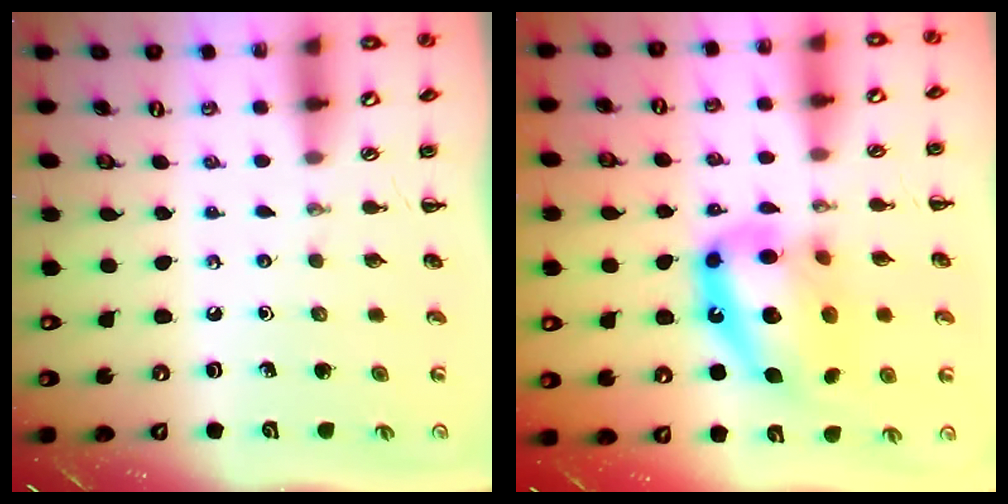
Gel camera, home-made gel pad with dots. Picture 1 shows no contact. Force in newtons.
{"total": 17.0, "press": 16.5, "slide": 4.3}